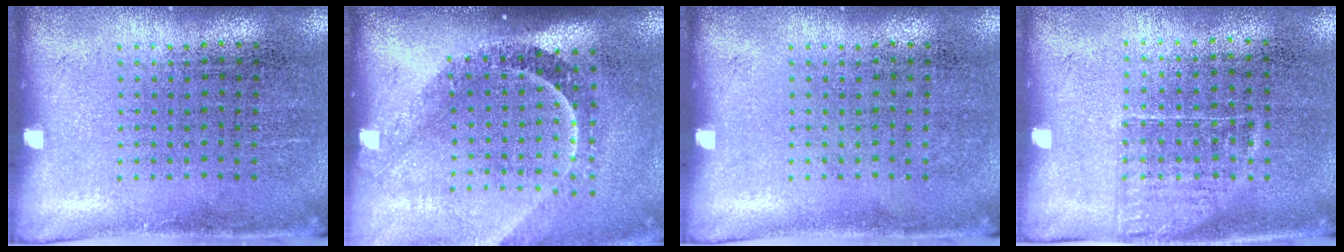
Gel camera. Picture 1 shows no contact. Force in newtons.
{"total": 2.3, "press": 1.6, "slide": 1.7}
{"total": 0.0}
{"total": 1.2, "press": 1.0, "slide": 0.7}